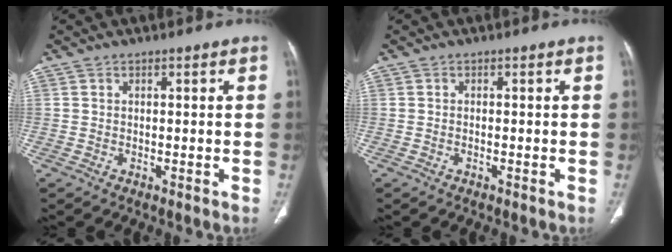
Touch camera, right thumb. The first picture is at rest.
{"total": 0.0}